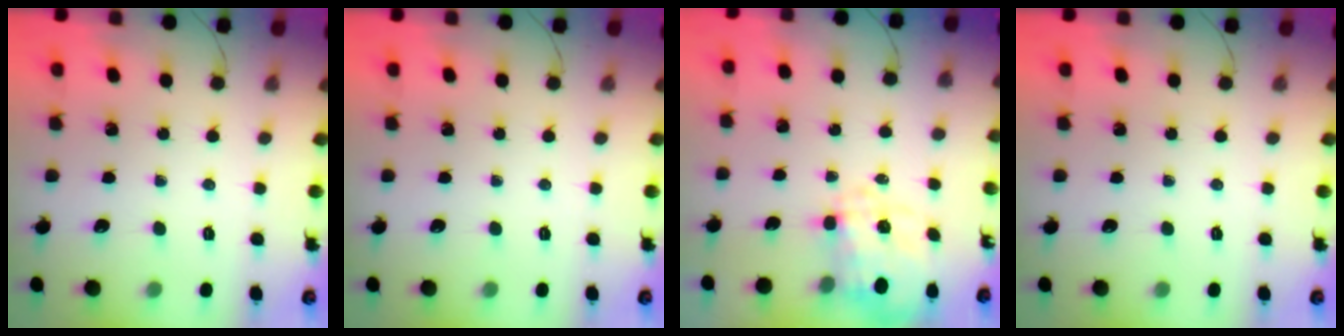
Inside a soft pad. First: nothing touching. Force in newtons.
{"total": 0.0}
{"total": 10.8, "press": 10.7, "slide": 1.2}
{"total": 0.0}